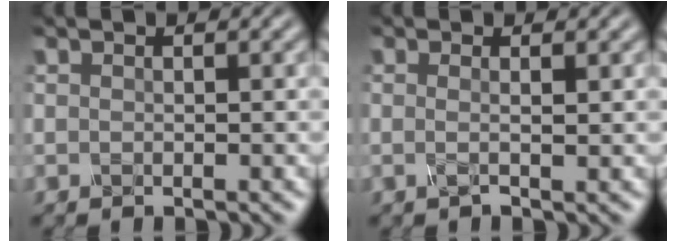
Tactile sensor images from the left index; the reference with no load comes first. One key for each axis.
{"total": 1.3, "fx": -0.1, "fy": 0.4, "fz": 1.3, "tx": -0.025, "ty": -0.002, "tz": -0.008}